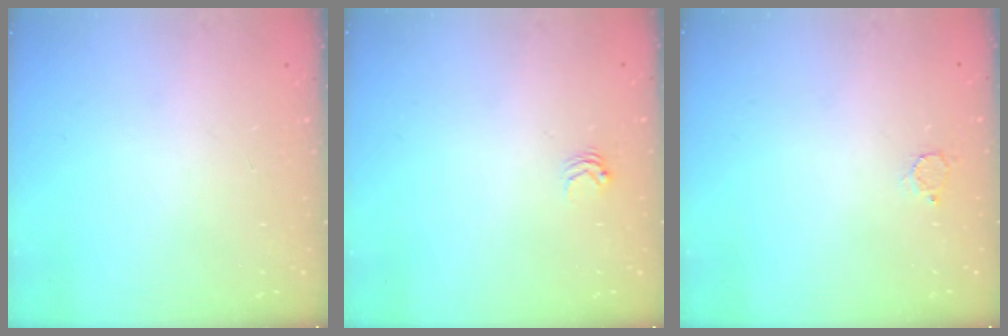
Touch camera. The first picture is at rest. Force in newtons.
{"total": 2.9, "press": 2.8, "slide": 0.4}
{"total": 2.3, "press": 2.3, "slide": 0.2}